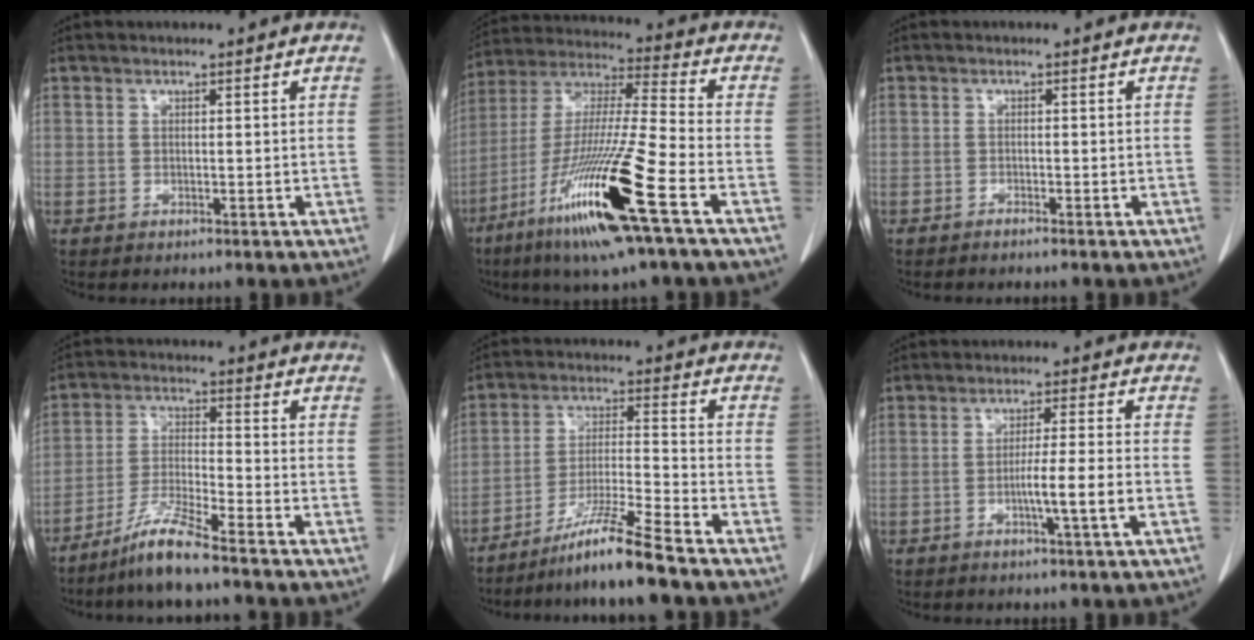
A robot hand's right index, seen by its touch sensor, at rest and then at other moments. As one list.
[{"total": 19.6, "force": [-9.5, -0.2, 17.2], "torque": [-0.363, -0.046, -0.184]}, {"total": 0.7, "force": [-0.7, -0.1, 0.2], "torque": [-0.007, -0.001, -0.012]}, {"total": 7.6, "force": [-6.0, -0.4, 4.6], "torque": [-0.095, -0.026, -0.122]}, {"total": 9.7, "force": [-7.7, -1.6, 5.7], "torque": [-0.103, -0.022, -0.143]}, {"total": 5.5, "force": [-1.7, -0.9, 5.1], "torque": [-0.084, -0.007, -0.032]}]